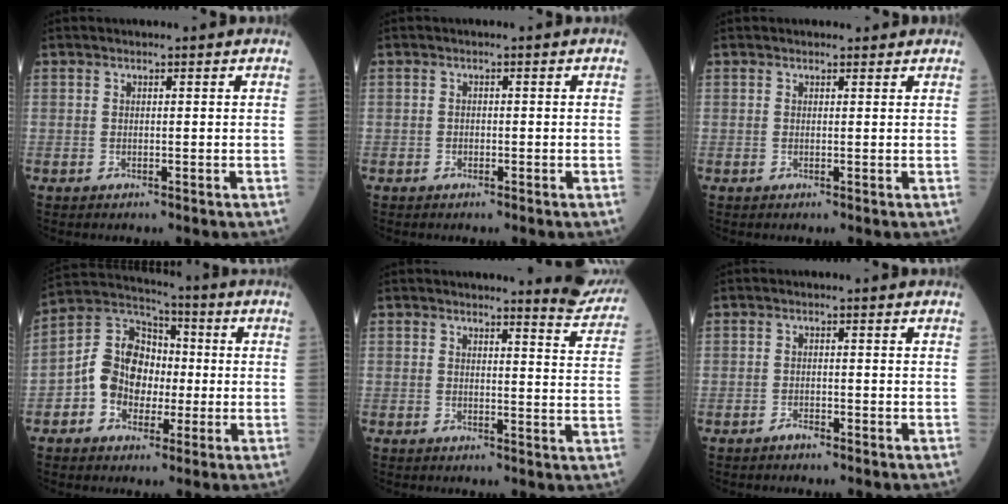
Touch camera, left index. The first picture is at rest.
{"total": 0.5, "force": [-0.3, 0.4, 0.2], "torque": [-0.002, 0.001, -0.007]}
{"total": 0.9, "force": [0.8, 0.5, 0.0], "torque": [-0.006, 0.001, 0.007]}
{"total": 10.3, "force": [-1.7, 8.3, 5.9], "torque": [-0.132, 0.035, -0.035]}
{"total": 6.1, "force": [6.1, 0.3, 0.4], "torque": [0.001, -0.046, 0.051]}
{"total": 1.1, "force": [-0.9, 0.2, 0.5], "torque": [-0.011, -0.001, -0.015]}